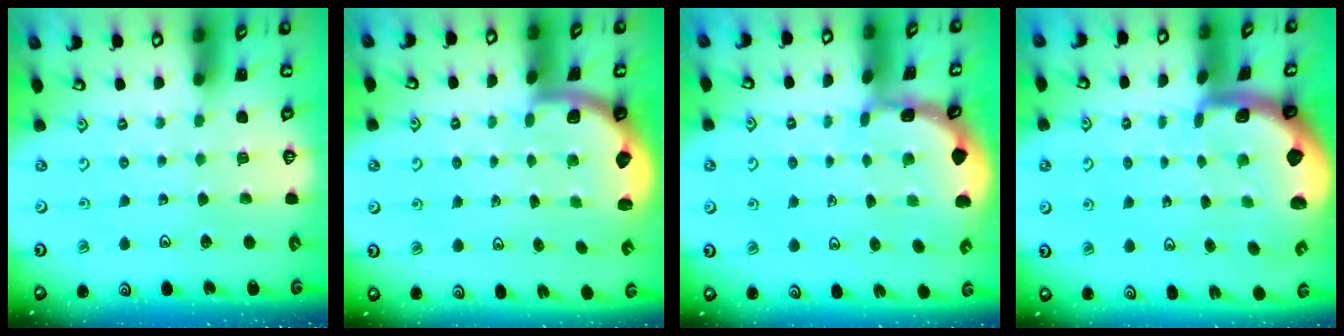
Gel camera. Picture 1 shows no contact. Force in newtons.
{"total": 2.0, "press": 2.0, "slide": 0.5}
{"total": 2.7, "press": 2.7, "slide": 0.3}
{"total": 2.9, "press": 2.9, "slide": 0.5}